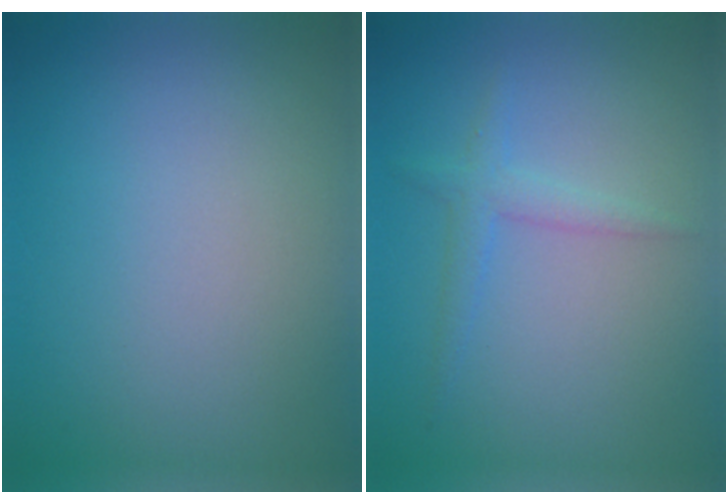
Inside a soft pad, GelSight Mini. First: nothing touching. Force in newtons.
{"total": 1.7, "press": 1.7, "slide": 0.1}